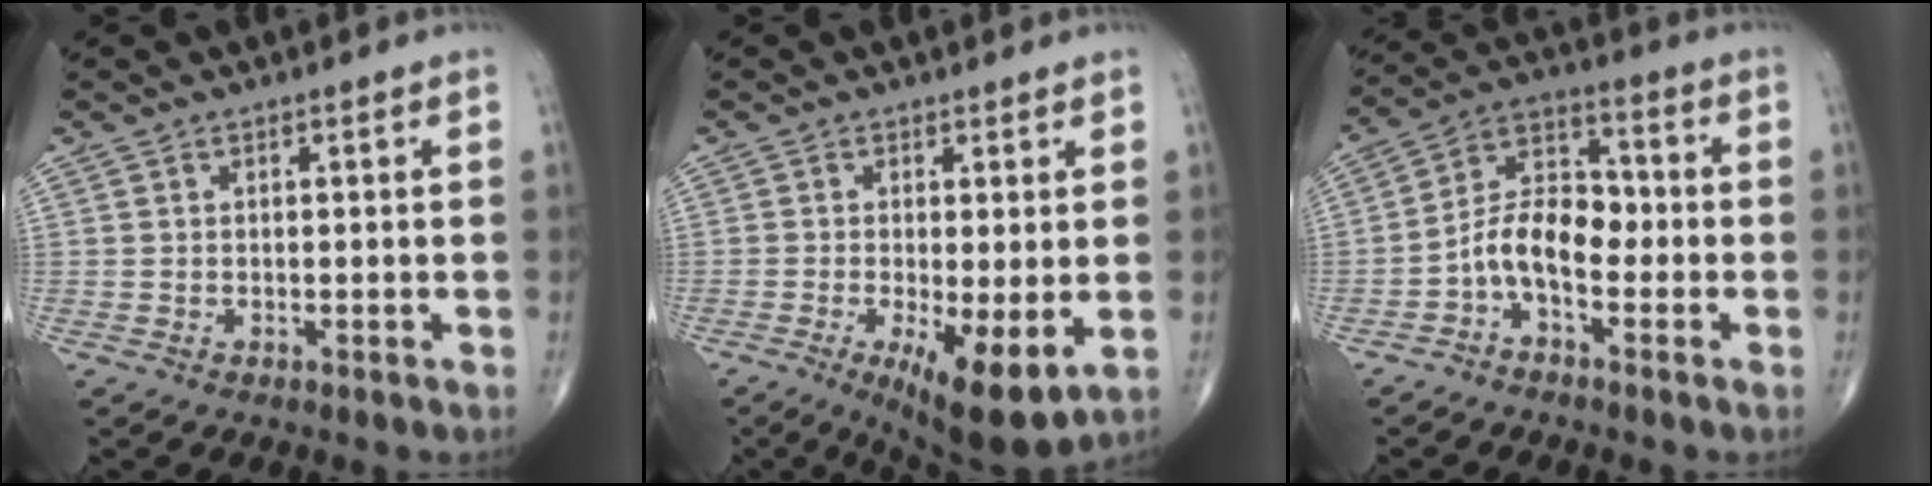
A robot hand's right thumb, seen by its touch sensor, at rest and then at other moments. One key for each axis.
{"total": 10.5, "fx": -2.6, "fy": 3.2, "fz": 9.6, "tx": -0.156, "ty": -0.026, "tz": -0.035}
{"total": 9.6, "fx": -2.9, "fy": 5.4, "fz": 7.4, "tx": -0.119, "ty": 0.048, "tz": -0.065}